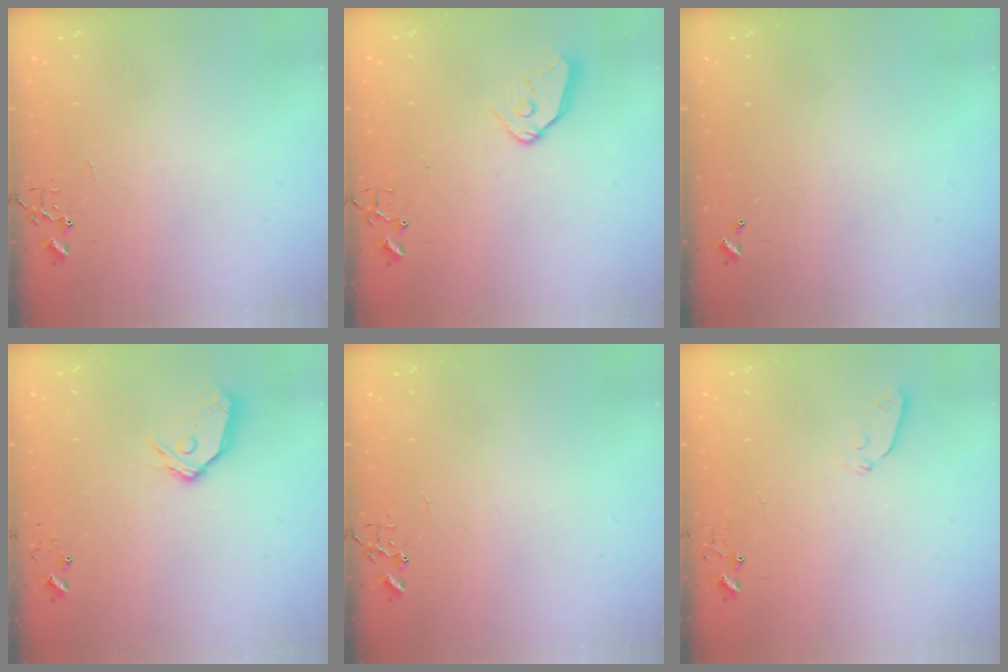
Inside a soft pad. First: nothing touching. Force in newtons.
{"total": 10.0, "press": 9.9, "slide": 1.1}
{"total": 0.0}
{"total": 11.6, "press": 11.6, "slide": 1.4}
{"total": 0.0}
{"total": 3.9, "press": 3.8, "slide": 0.8}